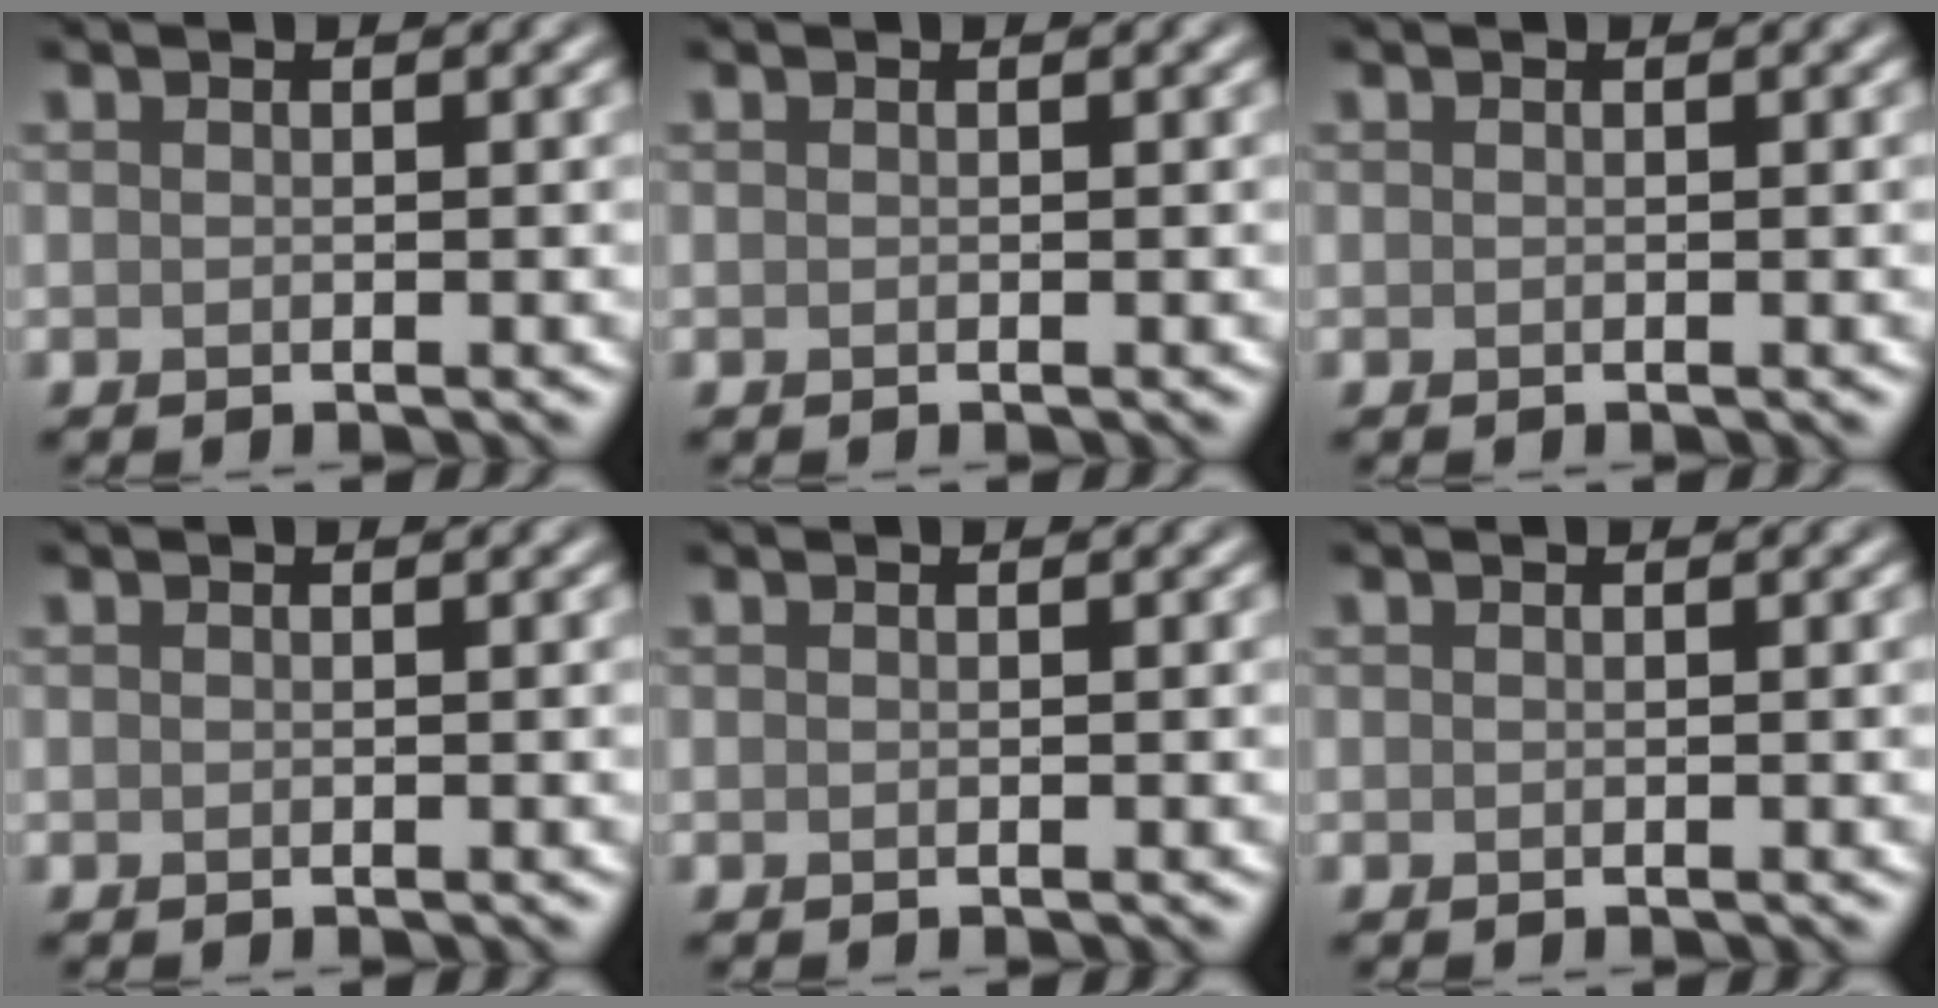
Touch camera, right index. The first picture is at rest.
{"total": 0.0}
{"total": 0.0}
{"total": 0.0}
{"total": 0.0}
{"total": 0.0}